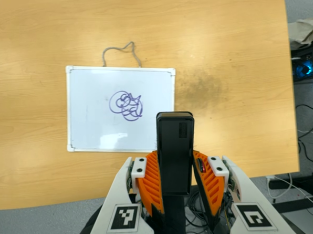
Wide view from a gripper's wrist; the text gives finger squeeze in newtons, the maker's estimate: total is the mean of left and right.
{"total": 3.9, "left": 2.6, "right": 5.3}